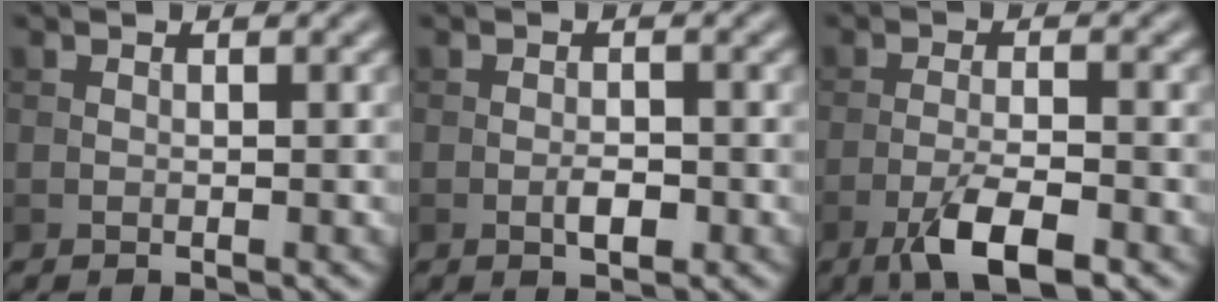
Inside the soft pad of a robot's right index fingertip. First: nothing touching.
{"total": 1.8, "force": [-0.7, 0.7, 1.5], "torque": [-0.026, 0.000, -0.013]}
{"total": 5.4, "force": [-3.2, 1.4, 4.1], "torque": [-0.078, -0.003, -0.059]}